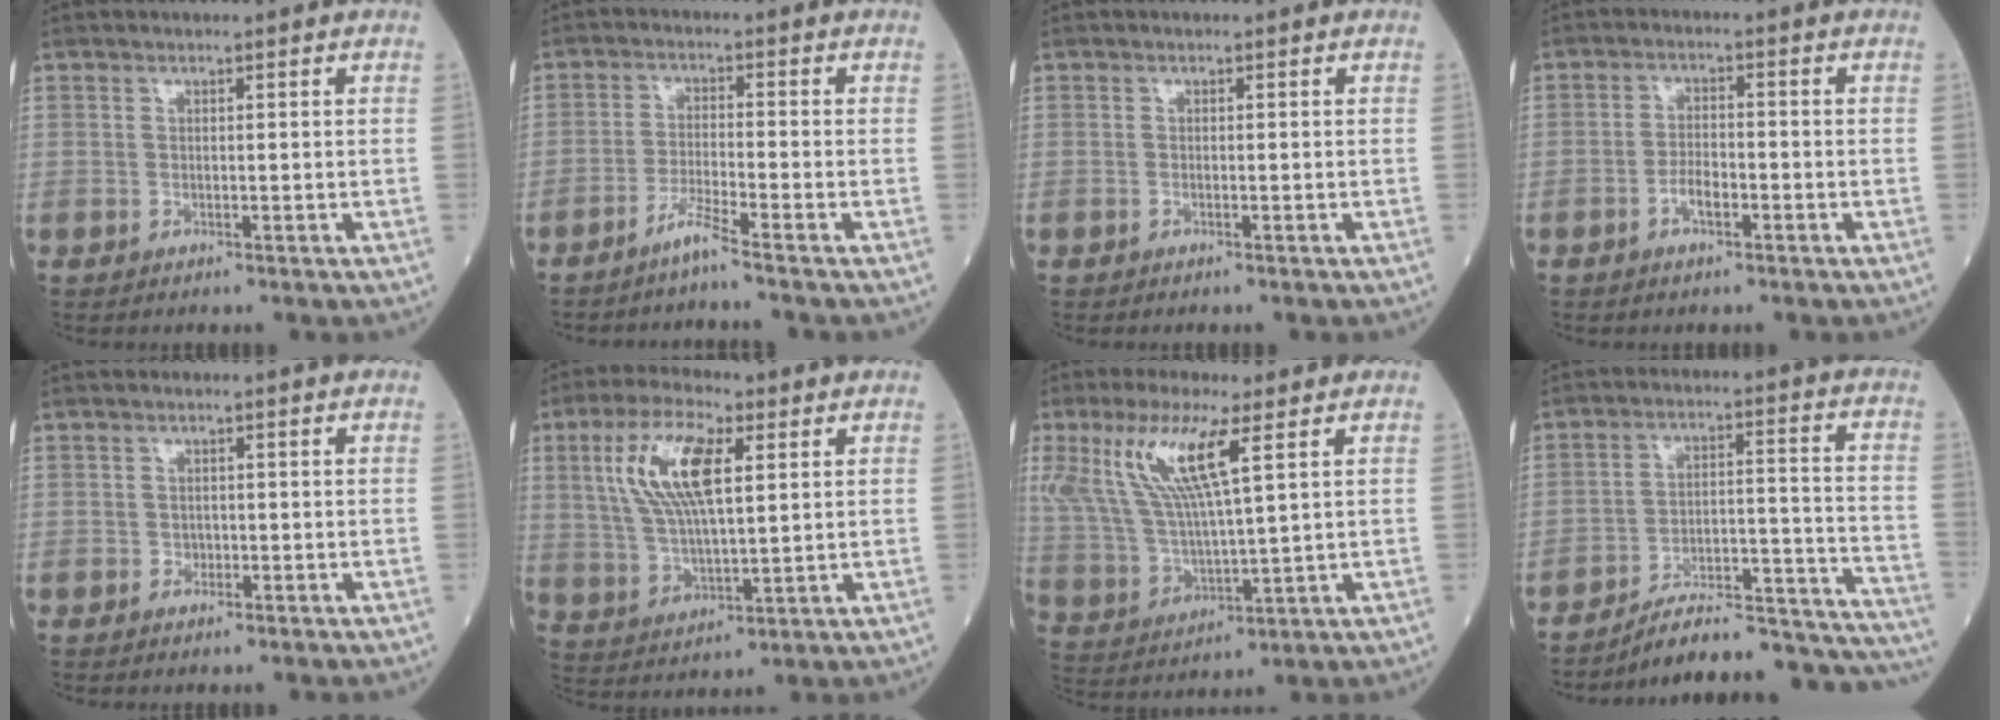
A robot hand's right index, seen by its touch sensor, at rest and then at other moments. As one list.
[{"total": 3.6, "force": [-3.0, -1.0, 1.8], "torque": [-0.042, -0.013, -0.065]}, {"total": 0.0}, {"total": 3.3, "force": [-1.6, 1.2, 2.6], "torque": [-0.046, 0.005, -0.031]}, {"total": 1.0, "force": [-0.5, 0.8, 0.4], "torque": [-0.003, 0.004, -0.009]}, {"total": 12.3, "force": [3.9, 3.7, 11.1], "torque": [-0.237, 0.015, 0.075]}, {"total": 12.8, "force": [5.6, 1.7, 11.4], "torque": [-0.260, 0.006, 0.111]}, {"total": 22.8, "force": [-21.8, 2.3, 6.5], "torque": [-0.037, 0.035, -0.302]}]